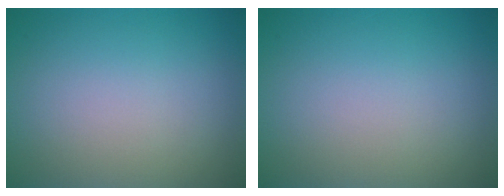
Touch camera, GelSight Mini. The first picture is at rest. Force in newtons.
{"total": 0.0}